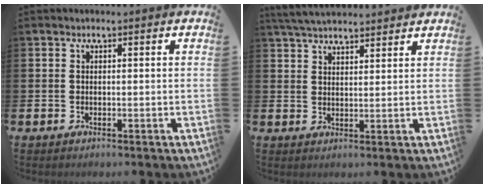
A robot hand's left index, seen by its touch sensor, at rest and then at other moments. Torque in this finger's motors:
{"motor_torque": [0.99, -1.15, 0.39, 0.09]}